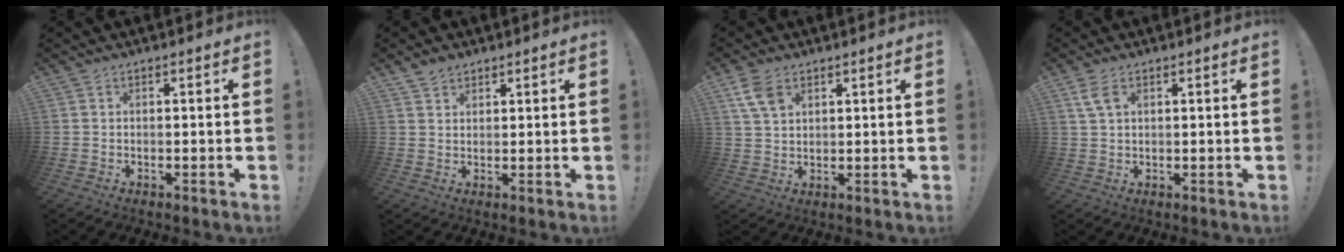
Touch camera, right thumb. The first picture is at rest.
{"total": 3.1, "force": [2.6, 1.6, 0.6], "torque": [-0.008, -0.016, 0.047]}
{"total": 6.9, "force": [3.8, 4.3, 3.9], "torque": [-0.068, -0.010, 0.075]}
{"total": 4.7, "force": [2.2, 2.6, 3.2], "torque": [-0.058, -0.002, 0.042]}